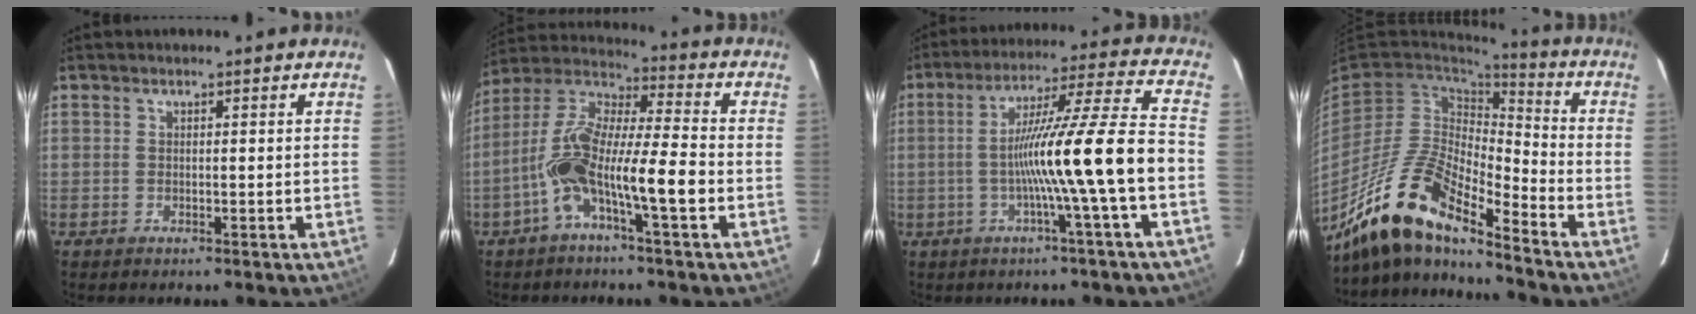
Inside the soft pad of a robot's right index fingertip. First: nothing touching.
{"total": 13.6, "force": [-4.6, 2.0, 12.7], "torque": [-0.250, 0.020, -0.089]}
{"total": 14.5, "force": [-3.3, -2.3, 14.0], "torque": [-0.229, 0.013, -0.059]}
{"total": 15.3, "force": [-12.3, 3.3, 8.4], "torque": [-0.161, 0.011, -0.230]}